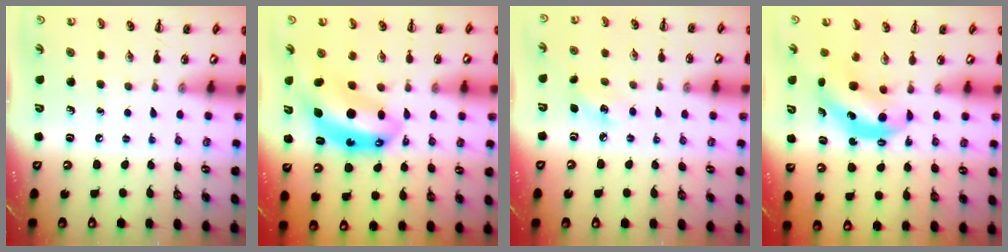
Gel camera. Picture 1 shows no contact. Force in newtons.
{"total": 10.2, "press": 9.8, "slide": 2.9}
{"total": 6.0, "press": 5.8, "slide": 1.7}
{"total": 6.2, "press": 6.2, "slide": 0.4}